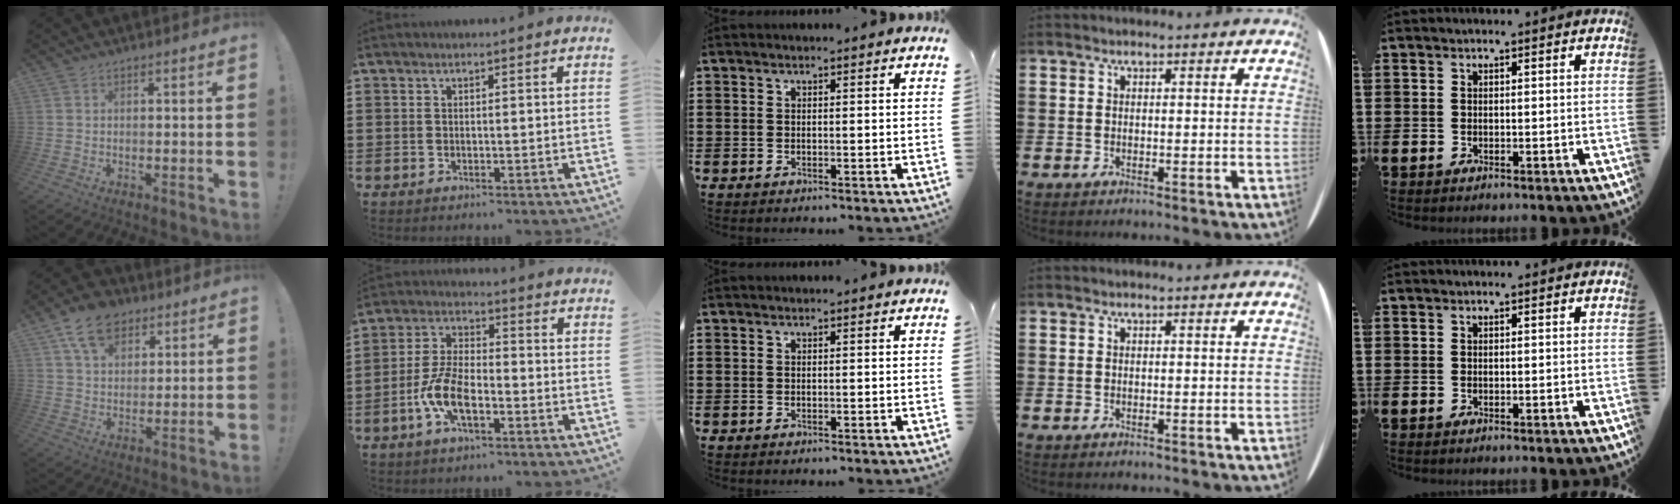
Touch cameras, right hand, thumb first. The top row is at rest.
{"thumb": {"total": 11.5, "force": [6.6, 7.8, 5.3], "torque": [-0.083, -0.024, 0.125]}, "index": {"total": 7.8, "force": [-3.3, 3.1, 6.3], "torque": [-0.153, -0.006, -0.068]}}